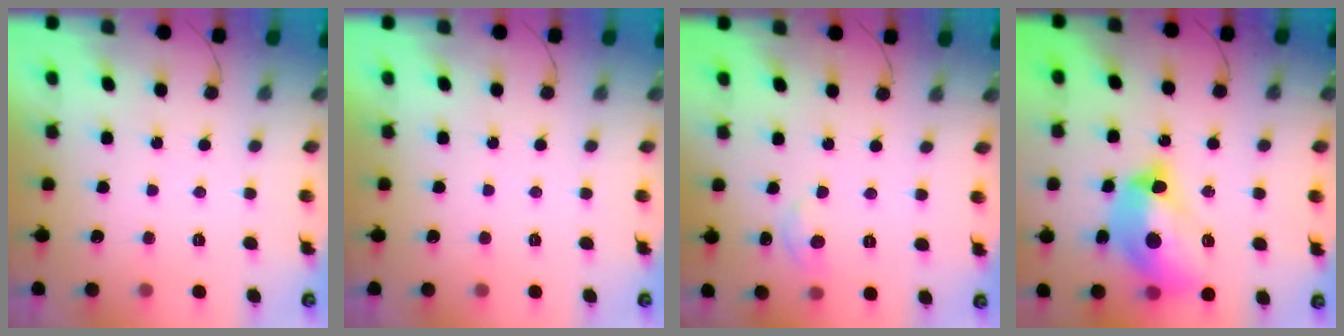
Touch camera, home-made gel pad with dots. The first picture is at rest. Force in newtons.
{"total": 0.0}
{"total": 5.6, "press": 5.6, "slide": 0.5}
{"total": 15.8, "press": 15.7, "slide": 1.7}